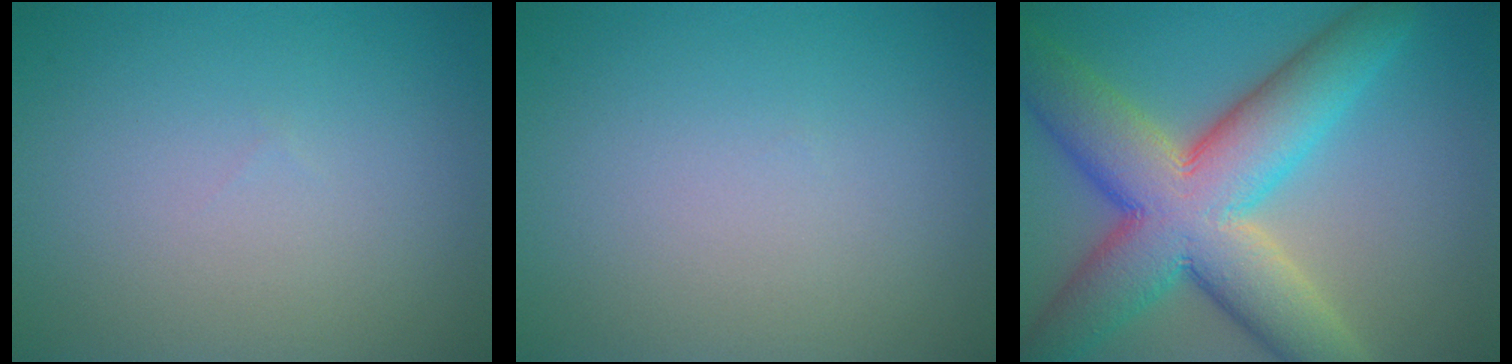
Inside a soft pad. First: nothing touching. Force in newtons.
{"total": 0.0}
{"total": 12.6, "press": 12.6, "slide": 0.4}